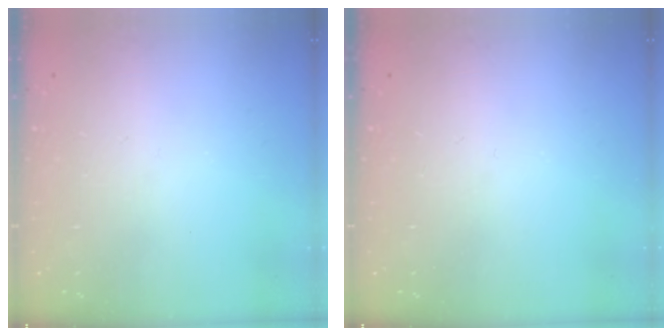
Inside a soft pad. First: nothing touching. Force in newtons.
{"total": 0.0}